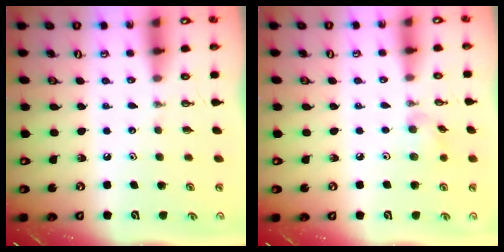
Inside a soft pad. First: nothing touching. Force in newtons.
{"total": 5.2, "press": 5.2, "slide": 0.3}